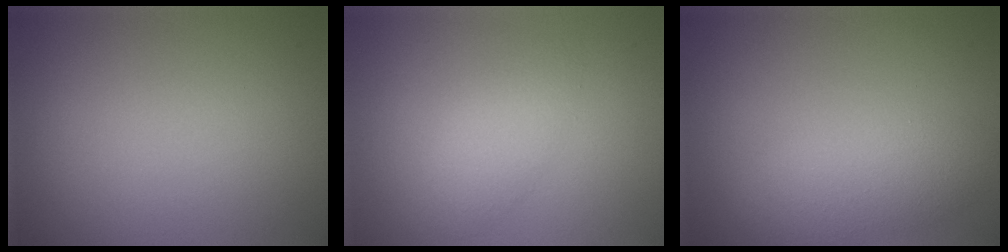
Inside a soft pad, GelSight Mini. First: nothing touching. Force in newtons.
{"total": 2.4, "press": 2.4, "slide": 0.2}
{"total": 3.8, "press": 3.8, "slide": 0.3}